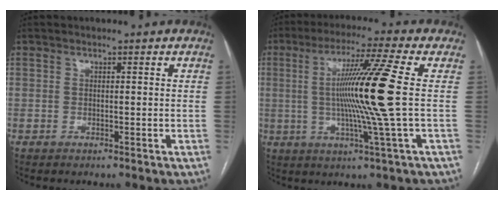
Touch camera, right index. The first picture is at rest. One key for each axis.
{"total": 13.3, "fx": 0.4, "fy": -2.6, "fz": 13.1, "tx": -0.240, "ty": -0.011, "tz": 0.006}